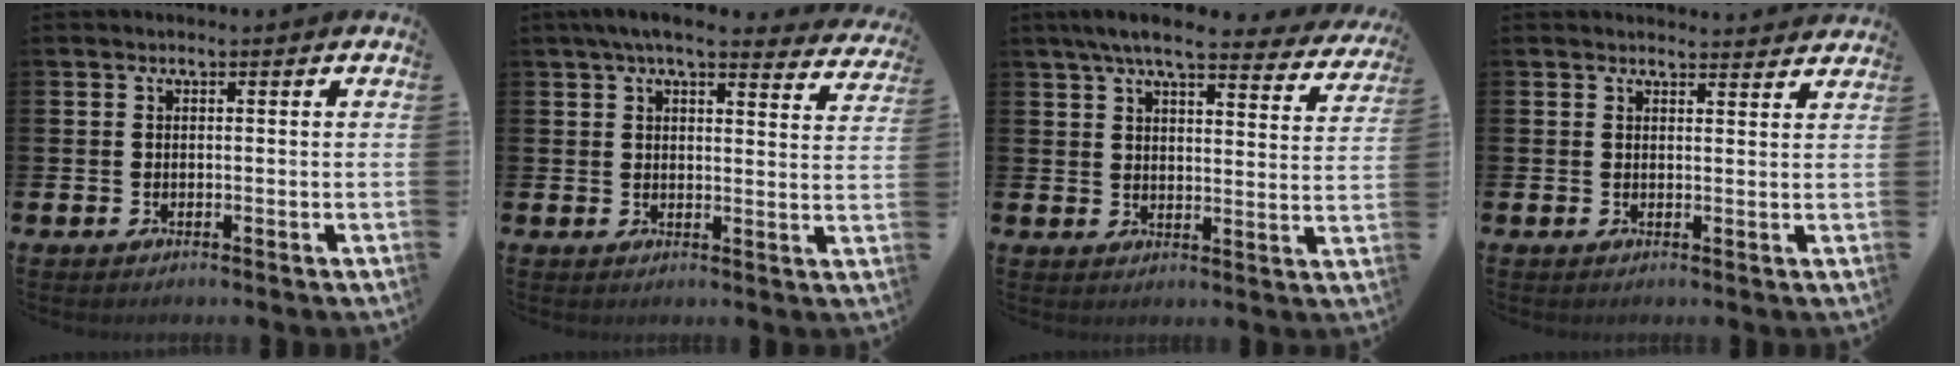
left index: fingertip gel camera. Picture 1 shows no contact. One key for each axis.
{"total": 5.4, "fx": 4.8, "fy": 0.8, "fz": 2.3, "tx": -0.046, "ty": -0.021, "tz": 0.082}
{"total": 6.5, "fx": 5.7, "fy": 1.0, "fz": 3.0, "tx": -0.065, "ty": -0.030, "tz": 0.095}
{"total": 2.1, "fx": 2.1, "fy": 0.1, "fz": -0.2, "tx": 0.013, "ty": -0.017, "tz": 0.036}